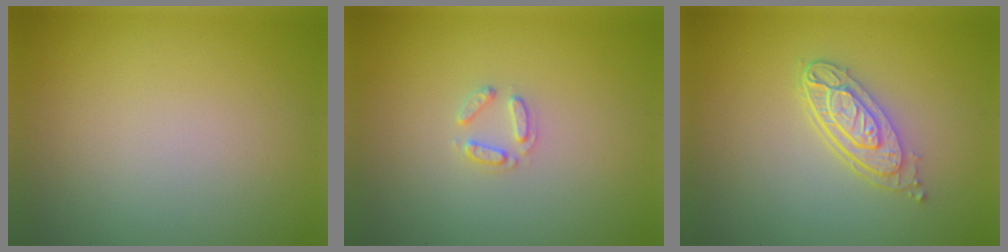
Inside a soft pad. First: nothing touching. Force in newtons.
{"total": 1.5, "press": 1.4, "slide": 0.2}
{"total": 4.1, "press": 3.0, "slide": 2.7}